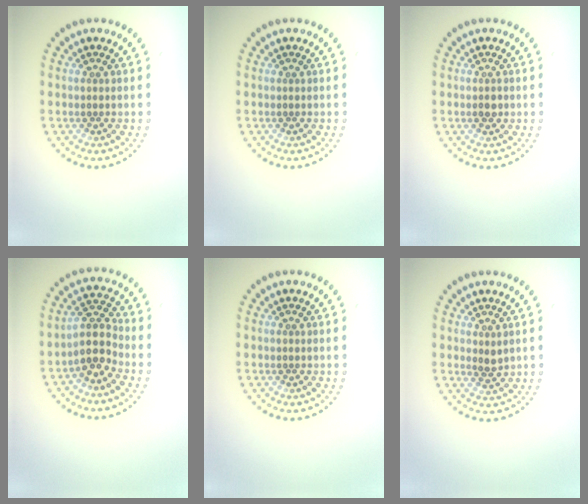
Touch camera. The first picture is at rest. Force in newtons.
{"total": 0.0}
{"total": 1.0, "press": 1.0, "slide": 0.3}
{"total": 3.5, "press": 2.9, "slide": 1.9}
{"total": 0.0}
{"total": 1.2, "press": 1.0, "slide": 0.6}